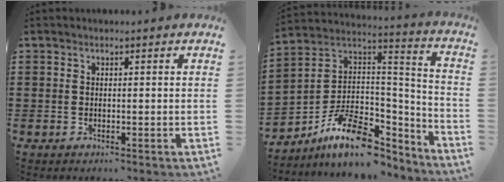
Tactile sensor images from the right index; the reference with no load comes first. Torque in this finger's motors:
{"motor_torque": [0.07, 0.23, 0.58, 0.20]}